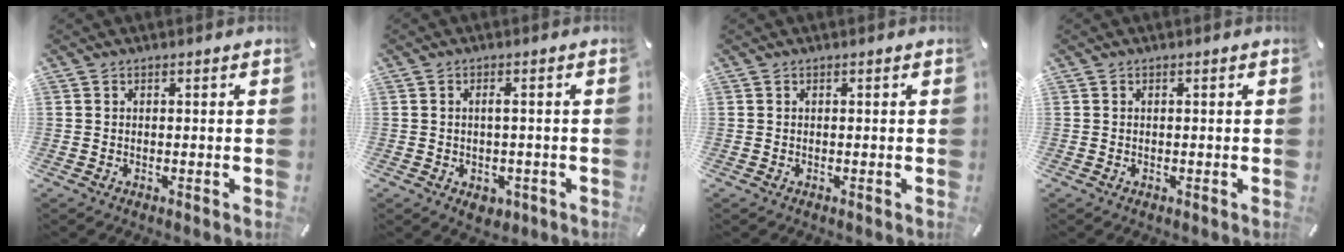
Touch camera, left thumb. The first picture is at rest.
{"total": 3.6, "force": [-0.8, 2.2, 2.7], "torque": [-0.047, 0.006, -0.013]}
{"total": 0.0}
{"total": 0.0}